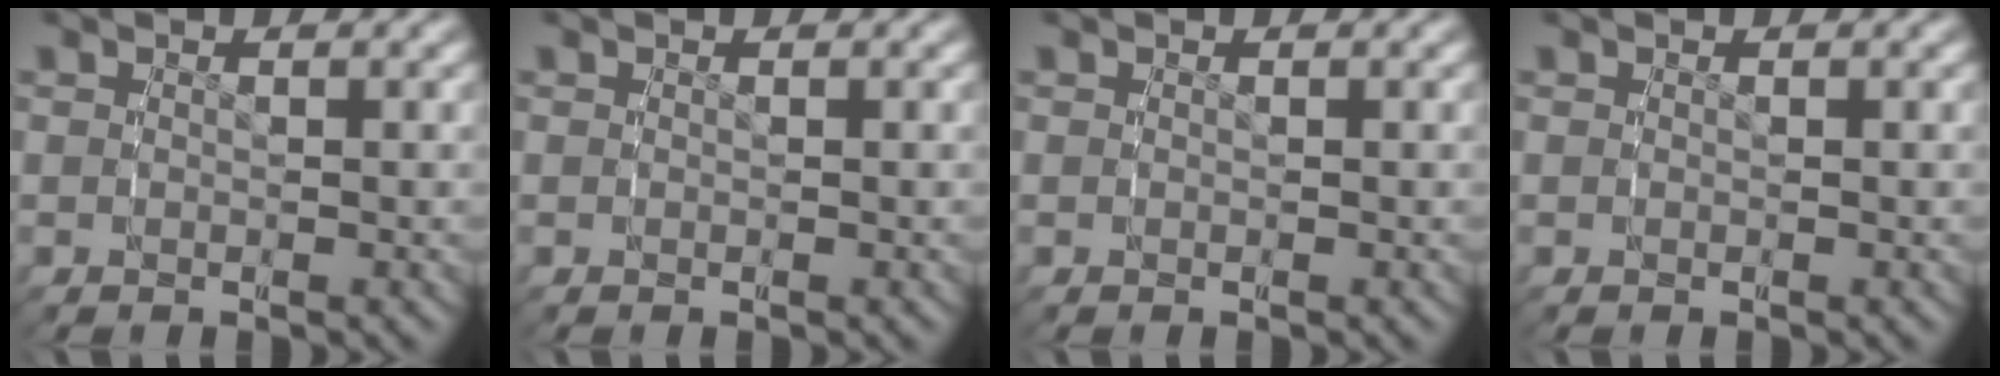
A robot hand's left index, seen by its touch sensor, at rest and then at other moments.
{"total": 0.0}
{"total": 0.0}
{"total": 0.0}